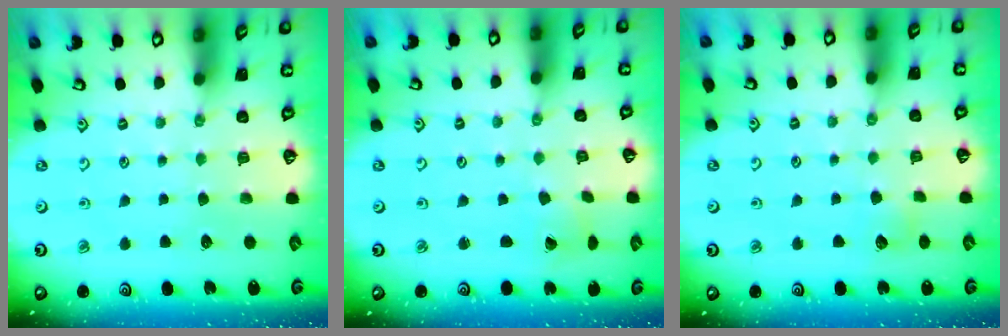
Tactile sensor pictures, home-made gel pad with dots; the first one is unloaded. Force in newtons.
{"total": 2.9, "press": 2.9, "slide": 0.3}
{"total": 3.9, "press": 3.8, "slide": 0.5}